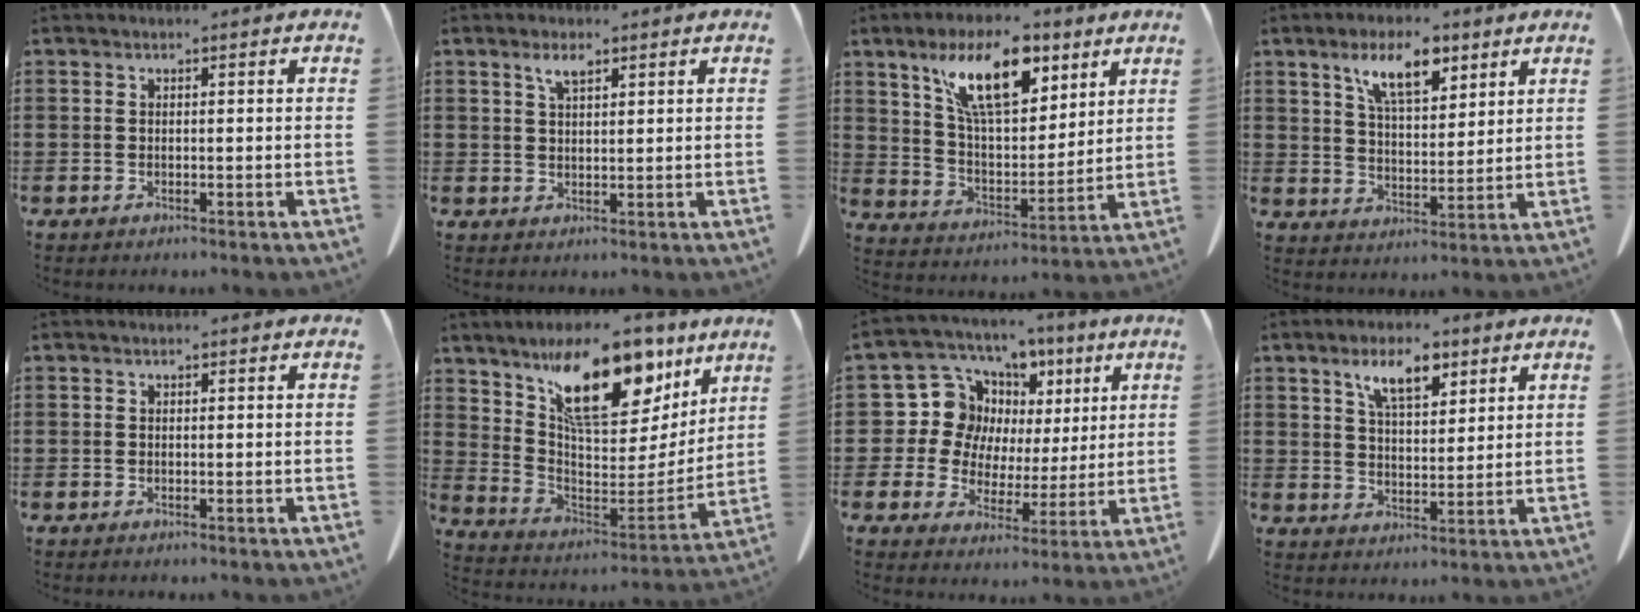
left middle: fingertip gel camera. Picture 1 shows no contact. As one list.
[{"total": 2.9, "force": [1.9, 0.9, 2.0], "torque": [-0.037, -0.001, 0.033]}, {"total": 13.2, "force": [7.7, 5.6, 9.2], "torque": [-0.180, -0.008, 0.139]}, {"total": 8.9, "force": [5.8, 3.4, 5.8], "torque": [-0.114, -0.007, 0.102]}, {"total": 0.0}, {"total": 15.7, "force": [10.3, 6.6, 9.9], "torque": [-0.187, -0.045, 0.180]}, {"total": 11.0, "force": [3.2, 10.0, 3.1], "torque": [-0.116, -0.012, 0.066]}, {"total": 7.1, "force": [4.7, 2.9, 4.5], "torque": [-0.085, -0.003, 0.082]}]